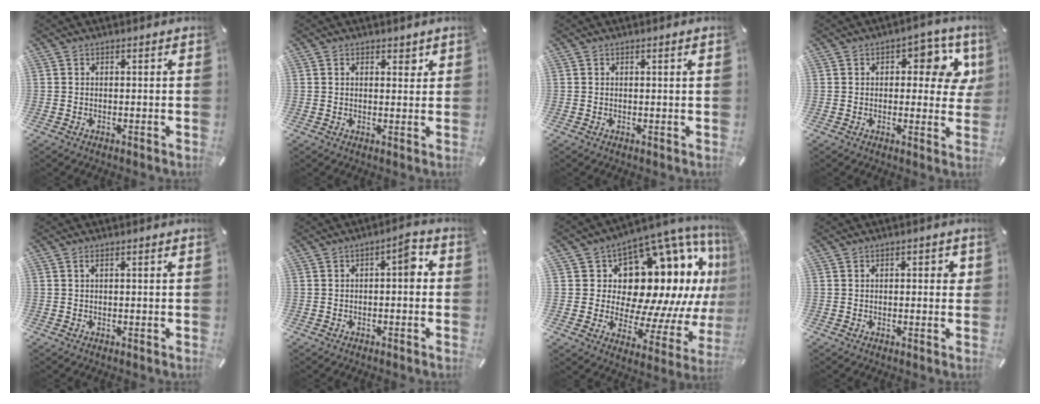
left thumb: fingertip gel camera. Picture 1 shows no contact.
{"total": 2.1, "force": [1.2, 1.2, 1.3], "torque": [-0.012, -0.003, 0.016]}
{"total": 0.6, "force": [0.2, -0.1, 0.6], "torque": [-0.010, -0.001, 0.003]}
{"total": 9.7, "force": [3.3, 5.3, 7.4], "torque": [-0.085, -0.012, 0.048]}
{"total": 1.1, "force": [0.3, 0.1, 1.1], "torque": [-0.022, 0.000, 0.005]}
{"total": 5.1, "force": [-0.2, 2.1, 4.6], "torque": [-0.065, 0.009, -0.013]}
{"total": 19.3, "force": [7.6, 12.3, 12.8], "torque": [-0.191, -0.098, 0.145]}
{"total": 2.2, "force": [0.3, 1.0, 1.9], "torque": [-0.023, -0.001, 0.000]}